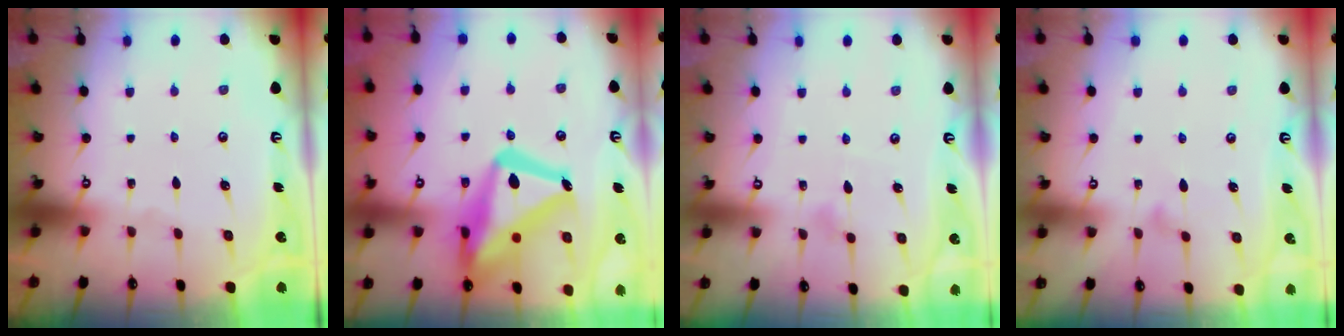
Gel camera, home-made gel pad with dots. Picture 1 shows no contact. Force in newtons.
{"total": 22.0, "press": 21.9, "slide": 1.9}
{"total": 4.2, "press": 4.2, "slide": 0.3}
{"total": 7.3, "press": 7.3, "slide": 0.5}